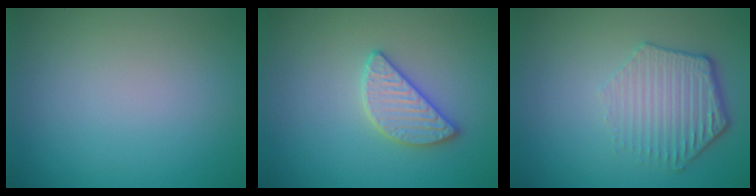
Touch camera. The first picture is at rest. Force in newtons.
{"total": 2.8, "press": 2.8, "slide": 0.2}
{"total": 4.2, "press": 3.3, "slide": 2.7}